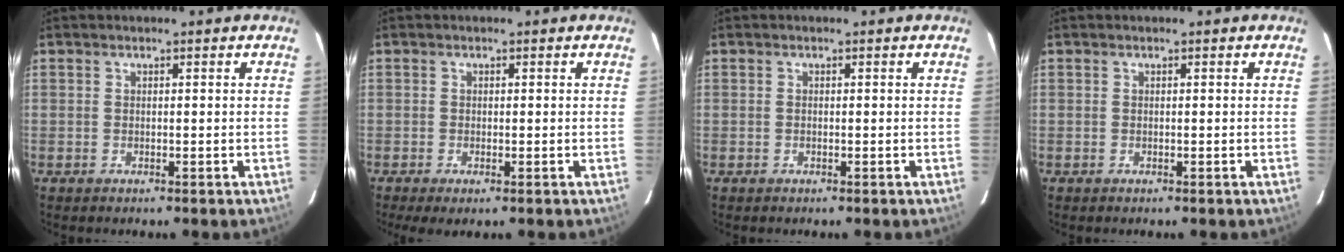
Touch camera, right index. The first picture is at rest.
{"total": 2.3, "force": [-1.0, 0.6, 1.9], "torque": [-0.041, -0.008, -0.016]}
{"total": 0.0}
{"total": 0.0}